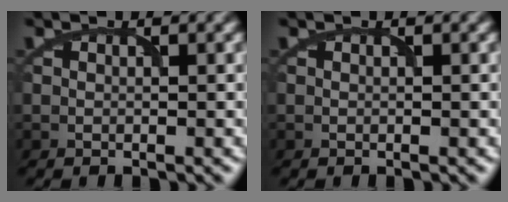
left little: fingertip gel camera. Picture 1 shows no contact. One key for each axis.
{"total": 0.0}